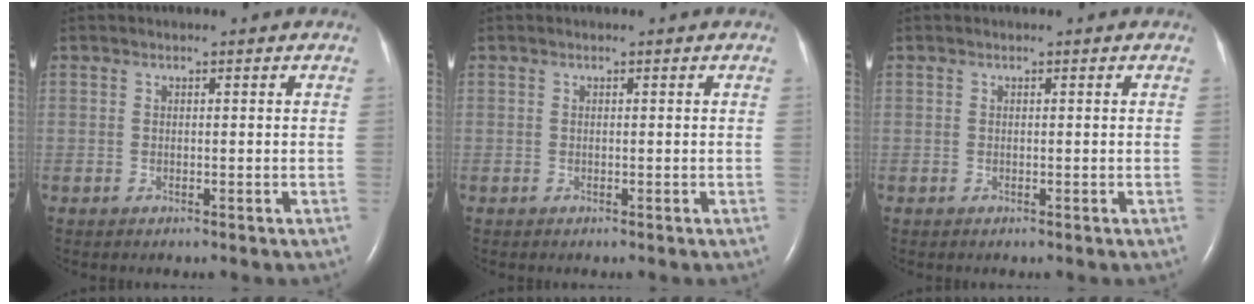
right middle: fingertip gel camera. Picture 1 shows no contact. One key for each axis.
{"total": 0.0}
{"total": 0.0}